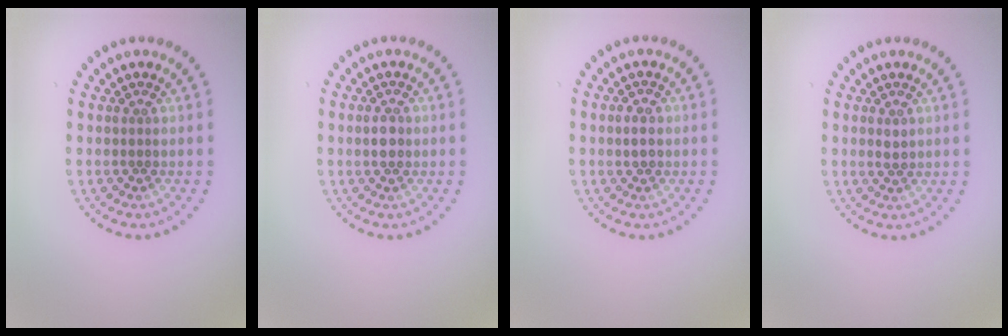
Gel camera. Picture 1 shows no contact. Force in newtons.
{"total": 1.6, "press": 1.6, "slide": 0.3}
{"total": 1.6, "press": 1.5, "slide": 0.3}
{"total": 0.9, "press": 0.9, "slide": 0.2}